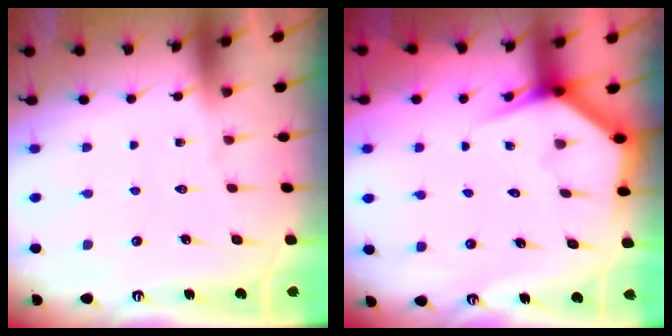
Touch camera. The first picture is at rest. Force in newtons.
{"total": 3.6, "press": 3.6, "slide": 0.2}